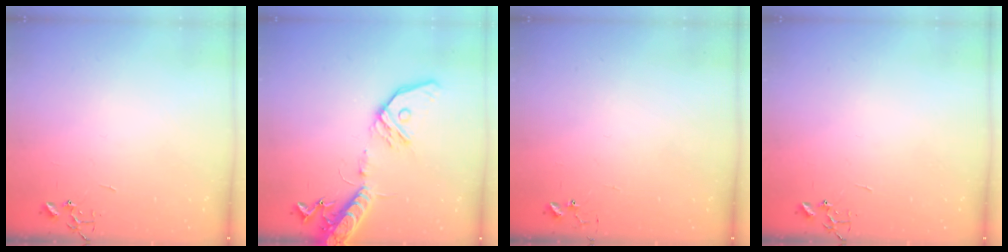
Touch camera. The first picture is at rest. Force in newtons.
{"total": 17.0, "press": 16.7, "slide": 3.3}
{"total": 4.8, "press": 4.8, "slide": 0.2}
{"total": 0.0}